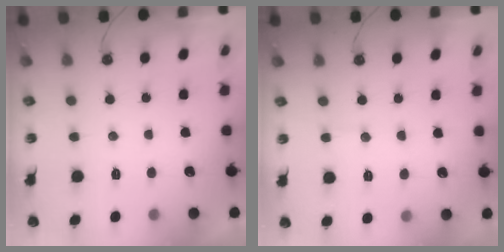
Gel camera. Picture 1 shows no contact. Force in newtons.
{"total": 6.7, "press": 6.7, "slide": 0.4}